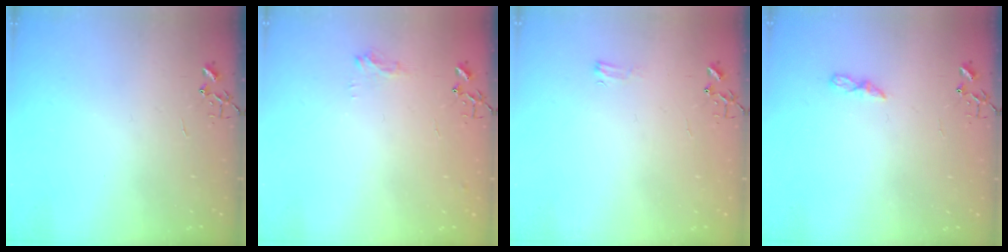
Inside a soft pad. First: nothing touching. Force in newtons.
{"total": 8.7, "press": 8.7, "slide": 0.9}
{"total": 4.1, "press": 4.1, "slide": 0.6}
{"total": 5.5, "press": 5.4, "slide": 0.4}